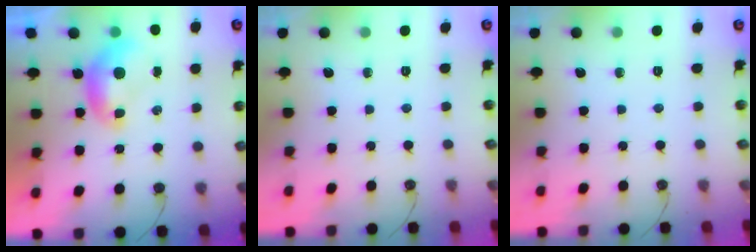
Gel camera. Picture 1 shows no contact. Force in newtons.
{"total": 0.0}
{"total": 0.0}